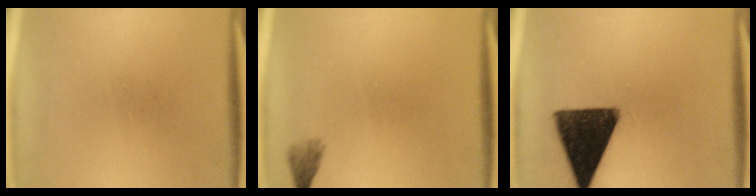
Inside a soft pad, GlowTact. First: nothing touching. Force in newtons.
{"total": 1.5}
{"total": 15.0}